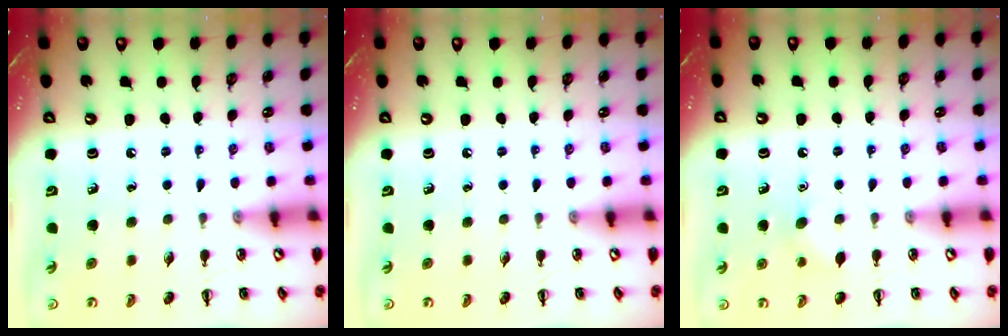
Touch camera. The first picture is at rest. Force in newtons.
{"total": 0.0}
{"total": 3.8, "press": 3.7, "slide": 0.8}